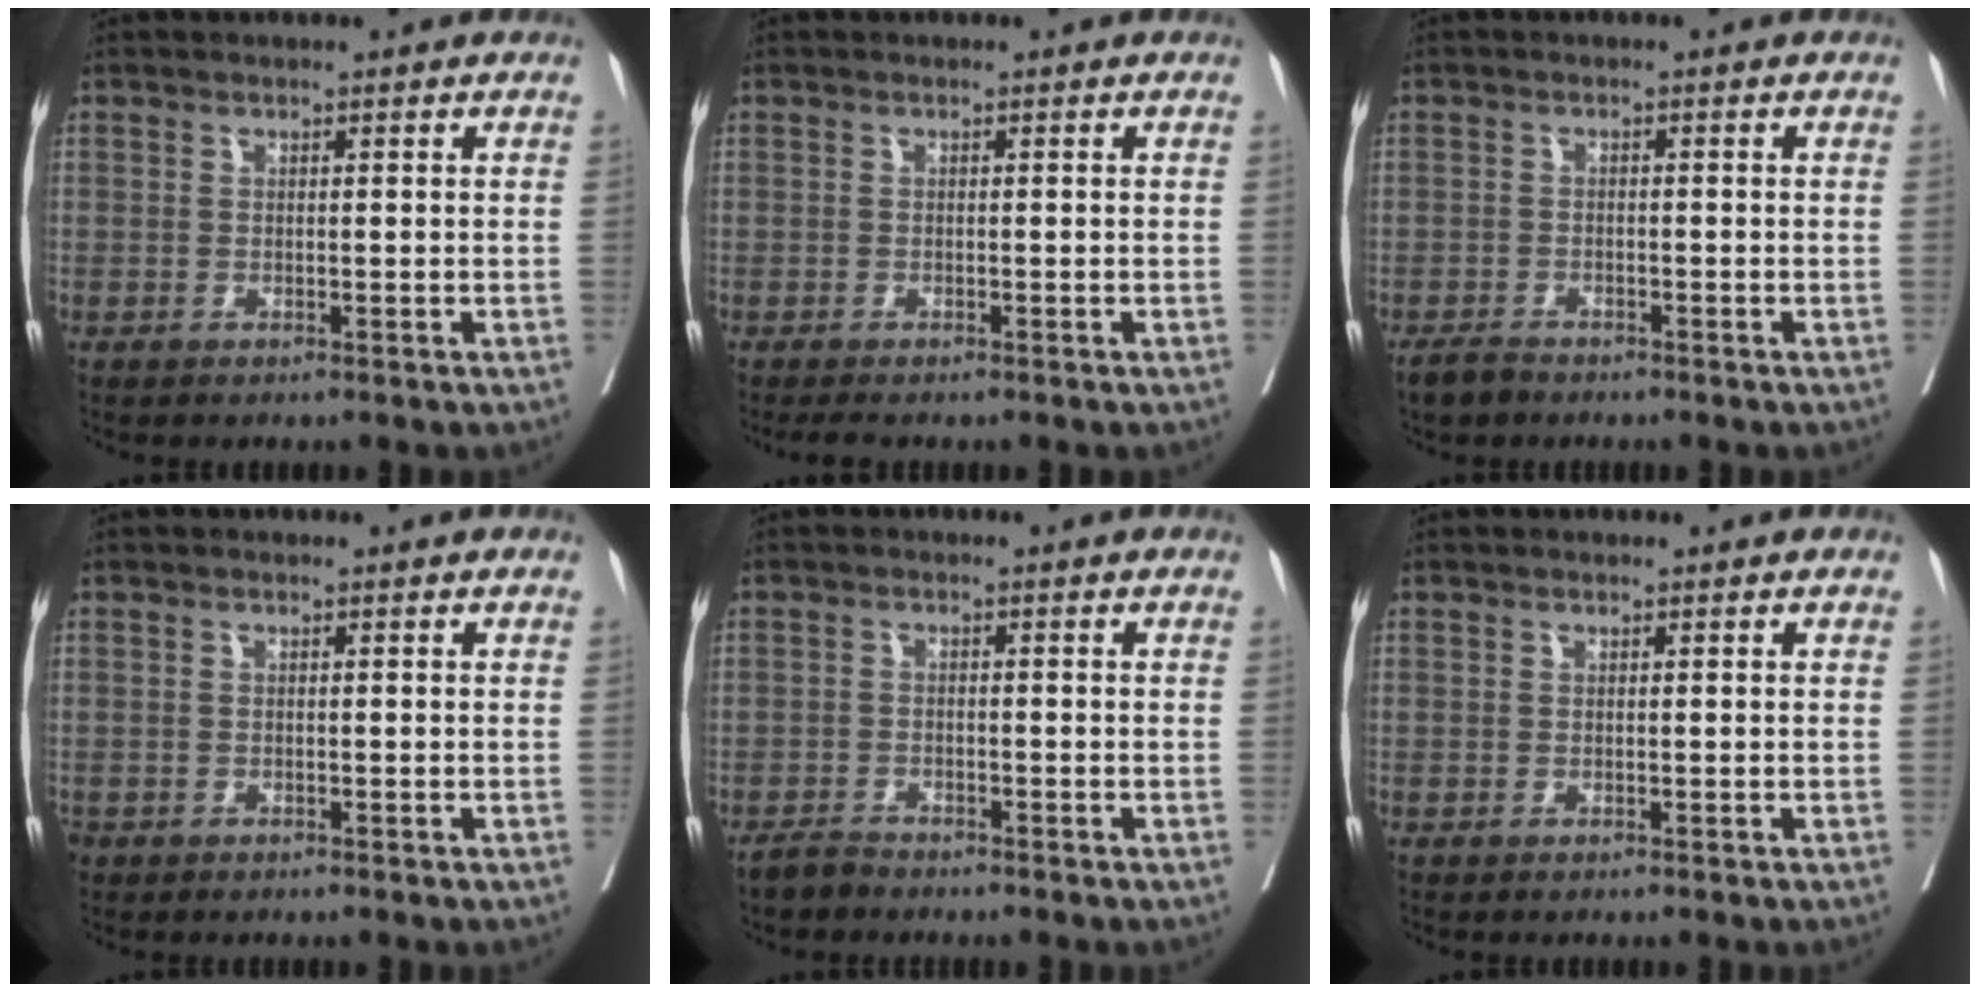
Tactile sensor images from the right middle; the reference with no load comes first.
{"total": 2.1, "force": [-1.8, 0.4, 1.0], "torque": [-0.016, -0.006, -0.026]}
{"total": 2.4, "force": [-2.0, 0.9, 0.7], "torque": [-0.017, -0.002, -0.033]}
{"total": 1.1, "force": [-0.7, 0.8, 0.2], "torque": [-0.008, 0.001, -0.012]}
{"total": 1.9, "force": [-1.8, 0.5, 0.2], "torque": [-0.005, -0.002, -0.033]}
{"total": 0.0}